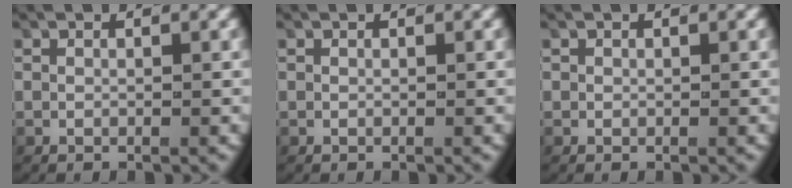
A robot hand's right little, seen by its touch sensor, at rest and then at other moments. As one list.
[{"total": 0.0}, {"total": 0.0}]